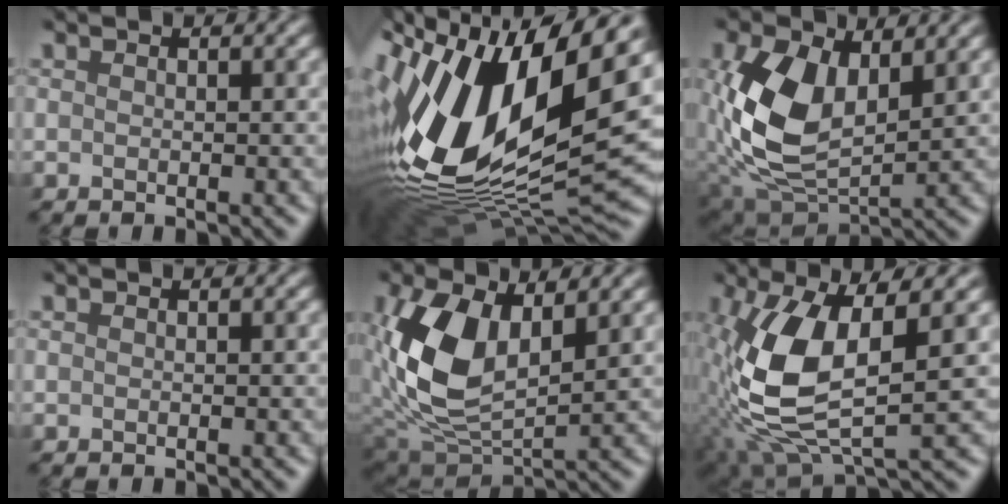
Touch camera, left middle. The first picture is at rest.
{"total": 17.3, "force": [1.4, 7.3, 15.6], "torque": [-0.331, -0.003, 0.016]}
{"total": 8.2, "force": [1.0, 4.9, 6.5], "torque": [-0.169, -0.003, 0.018]}
{"total": 0.0}
{"total": 8.7, "force": [1.5, 5.1, 6.9], "torque": [-0.181, -0.006, 0.027]}
{"total": 9.1, "force": [-0.1, 3.9, 8.3], "torque": [-0.205, -0.003, -0.001]}